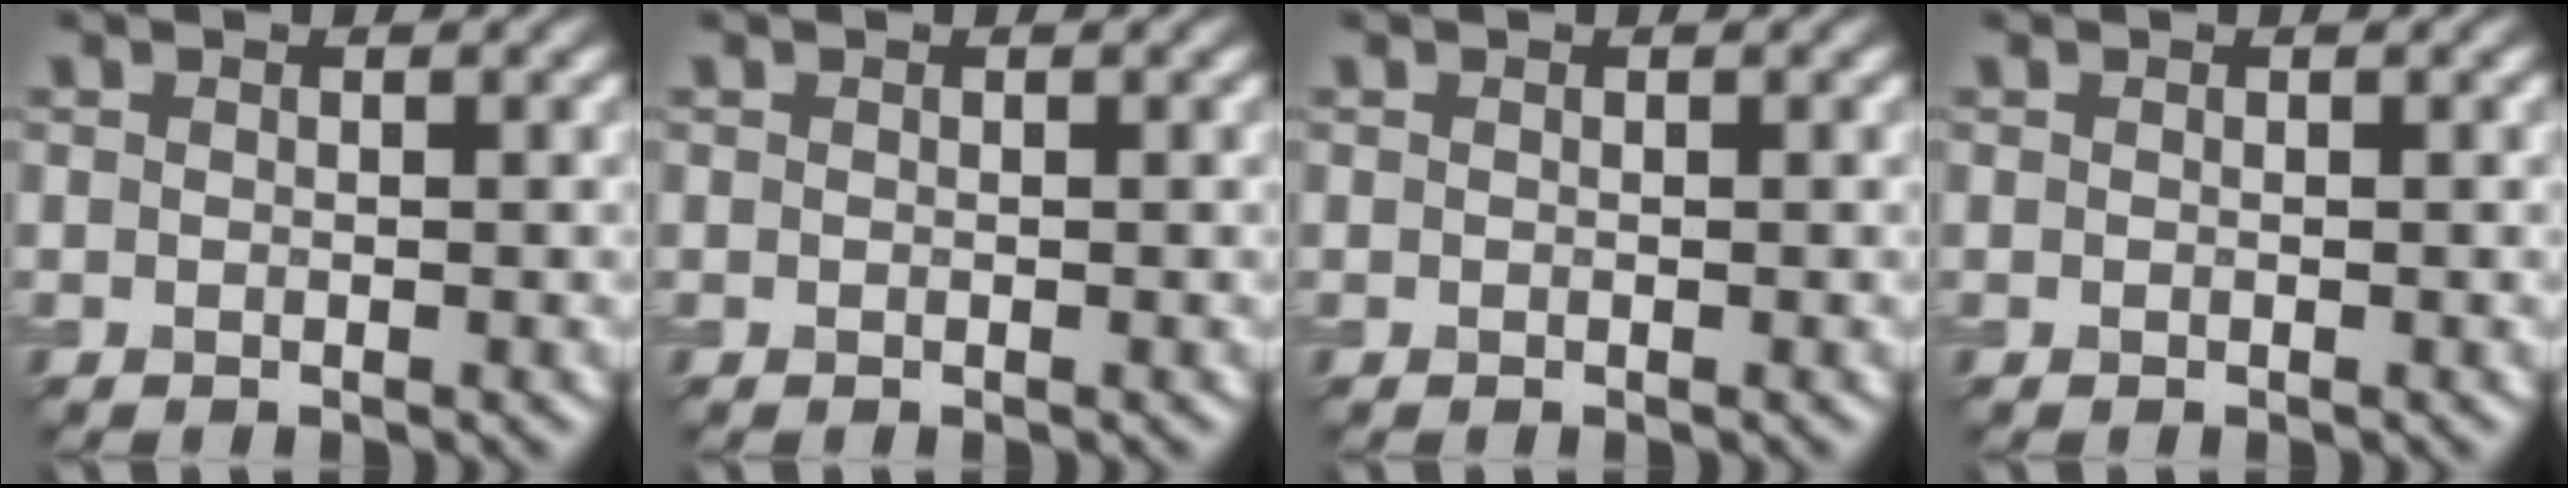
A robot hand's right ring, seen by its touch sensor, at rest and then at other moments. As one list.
[{"total": 0.0}, {"total": 0.0}, {"total": 0.0}]